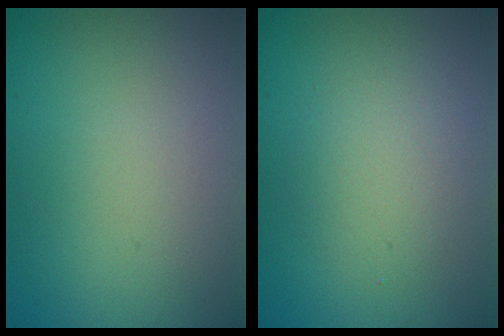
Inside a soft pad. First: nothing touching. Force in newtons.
{"total": 2.3, "press": 2.3, "slide": 0.2}